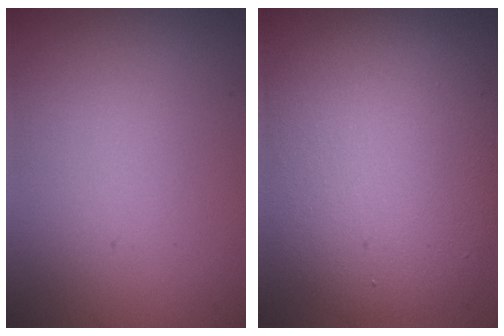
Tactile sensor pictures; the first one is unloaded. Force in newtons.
{"total": 8.8, "press": 8.8, "slide": 0.6}